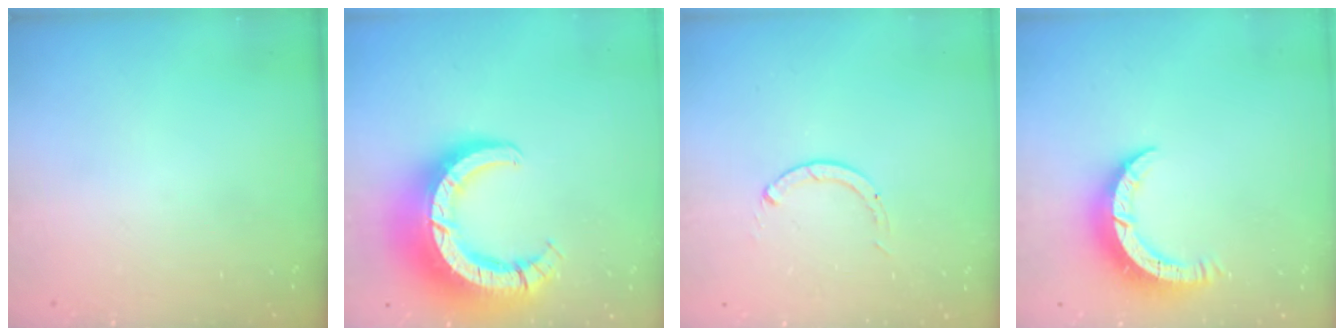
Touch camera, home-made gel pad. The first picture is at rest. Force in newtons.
{"total": 18.5, "press": 18.4, "slide": 1.8}
{"total": 0.0}
{"total": 7.1, "press": 7.1, "slide": 0.4}